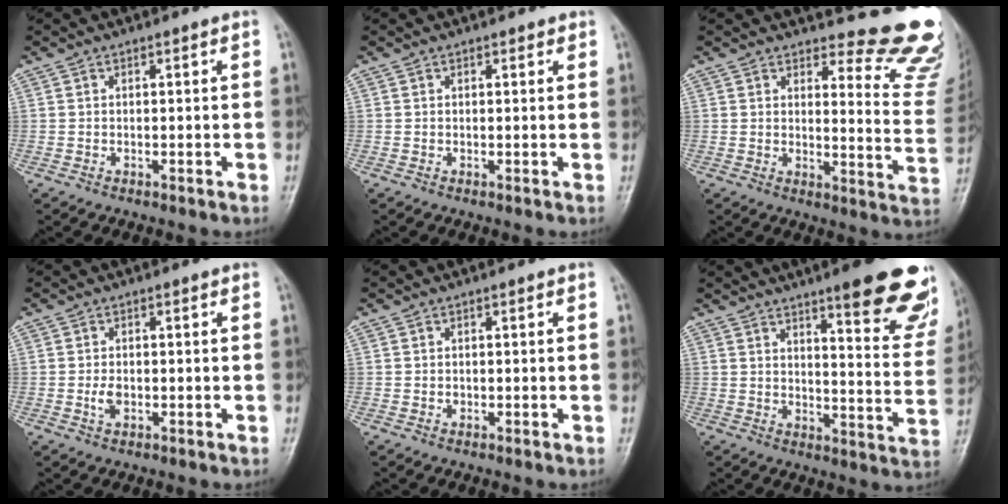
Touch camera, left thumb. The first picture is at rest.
{"total": 0.9, "force": [0.6, 0.5, 0.4], "torque": [-0.002, -0.003, 0.003]}
{"total": 13.5, "force": [12.7, 2.8, 3.8], "torque": [-0.010, -0.150, 0.128]}
{"total": 2.3, "force": [-0.4, 1.4, 1.7], "torque": [-0.030, 0.000, -0.008]}
{"total": 0.6, "force": [-0.1, 0.5, 0.3], "torque": [-0.002, 0.001, -0.002]}
{"total": 19.9, "force": [12.8, 4.1, 14.8], "torque": [-0.153, -0.068, 0.161]}